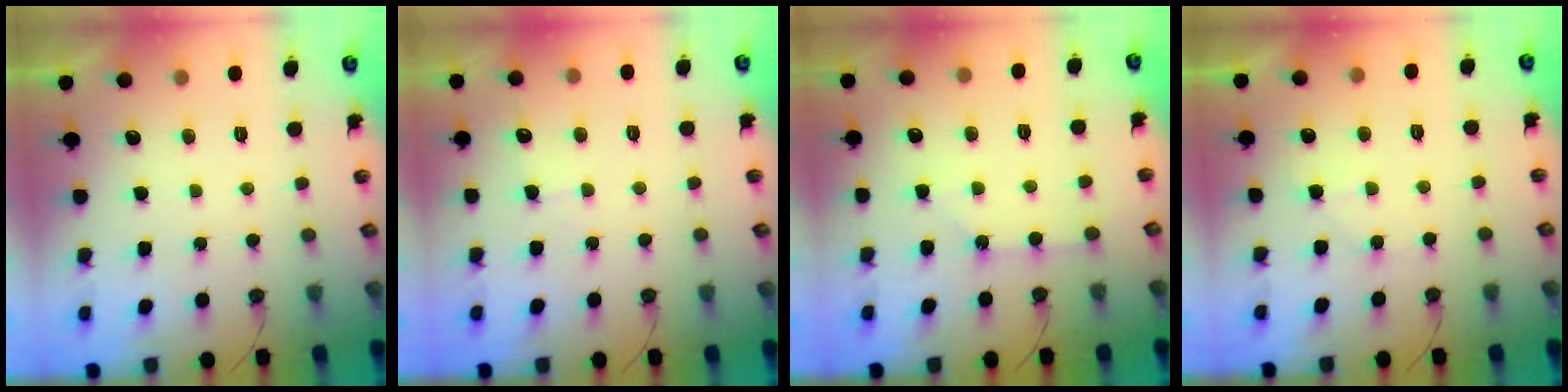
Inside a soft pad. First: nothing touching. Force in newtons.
{"total": 5.5, "press": 5.5, "slide": 0.7}
{"total": 1.1, "press": 1.1, "slide": 0.2}
{"total": 4.9, "press": 4.8, "slide": 0.7}